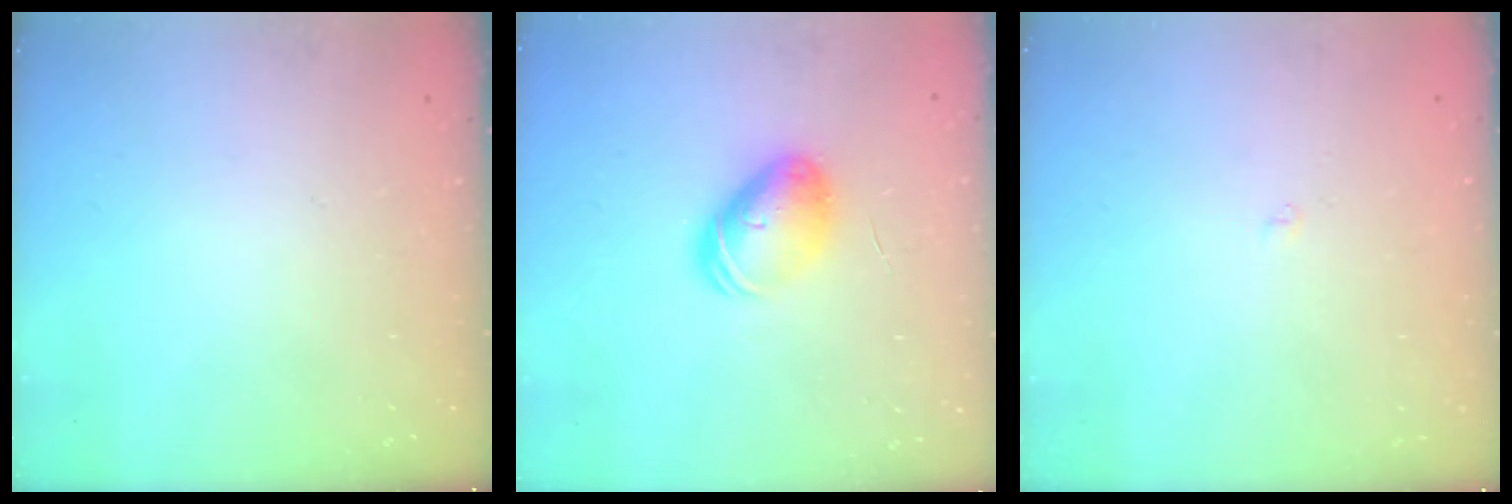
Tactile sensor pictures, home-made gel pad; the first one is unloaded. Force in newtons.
{"total": 8.1, "press": 8.1, "slide": 0.7}
{"total": 1.7, "press": 1.7, "slide": 0.3}